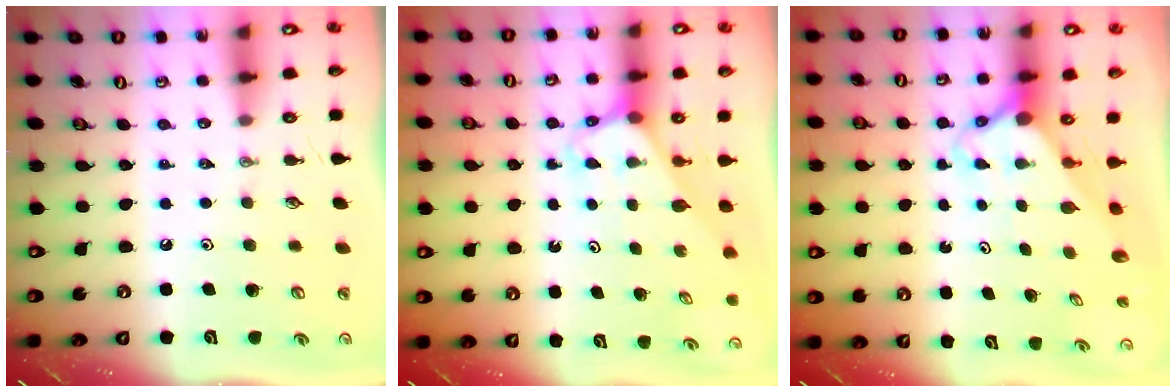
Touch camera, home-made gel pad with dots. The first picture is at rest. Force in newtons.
{"total": 3.1, "press": 3.1, "slide": 0.2}
{"total": 2.8, "press": 2.8, "slide": 0.2}